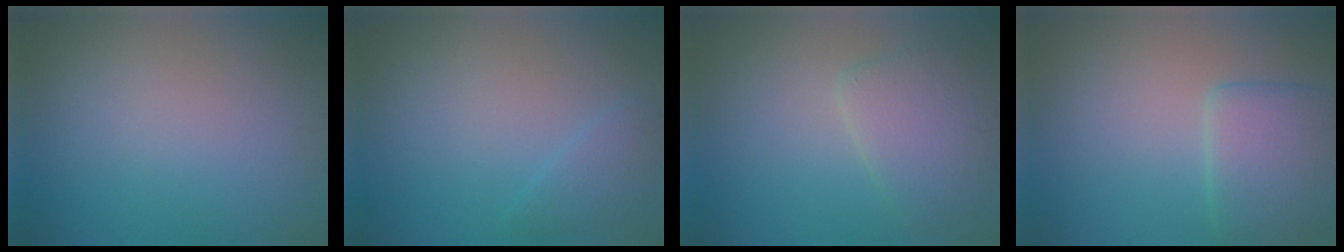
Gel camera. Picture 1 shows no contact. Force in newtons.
{"total": 1.5, "press": 1.5, "slide": 0.1}
{"total": 4.1, "press": 4.0, "slide": 0.3}
{"total": 4.4, "press": 4.4, "slide": 0.2}